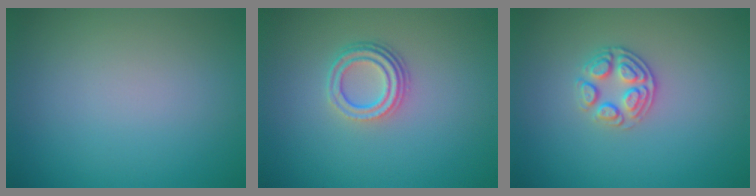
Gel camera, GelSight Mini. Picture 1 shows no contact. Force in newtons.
{"total": 3.3, "press": 2.4, "slide": 2.2}
{"total": 2.6, "press": 2.5, "slide": 0.9}